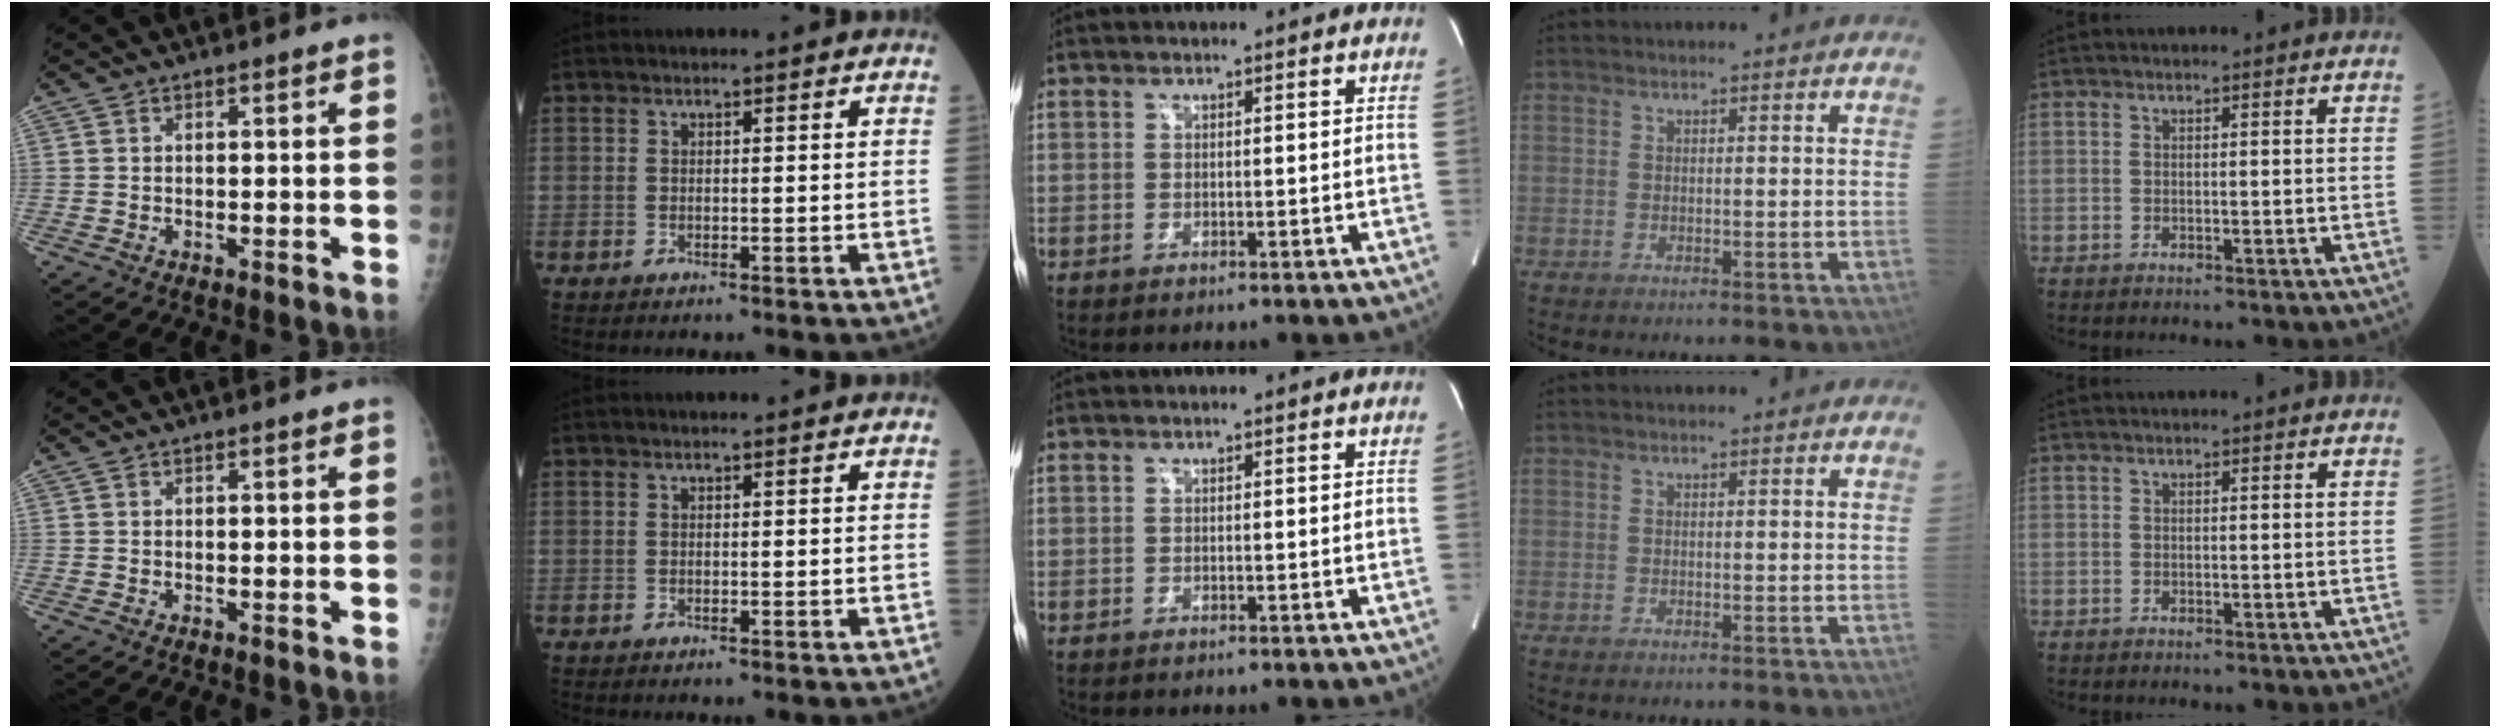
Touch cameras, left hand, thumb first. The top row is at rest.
{}